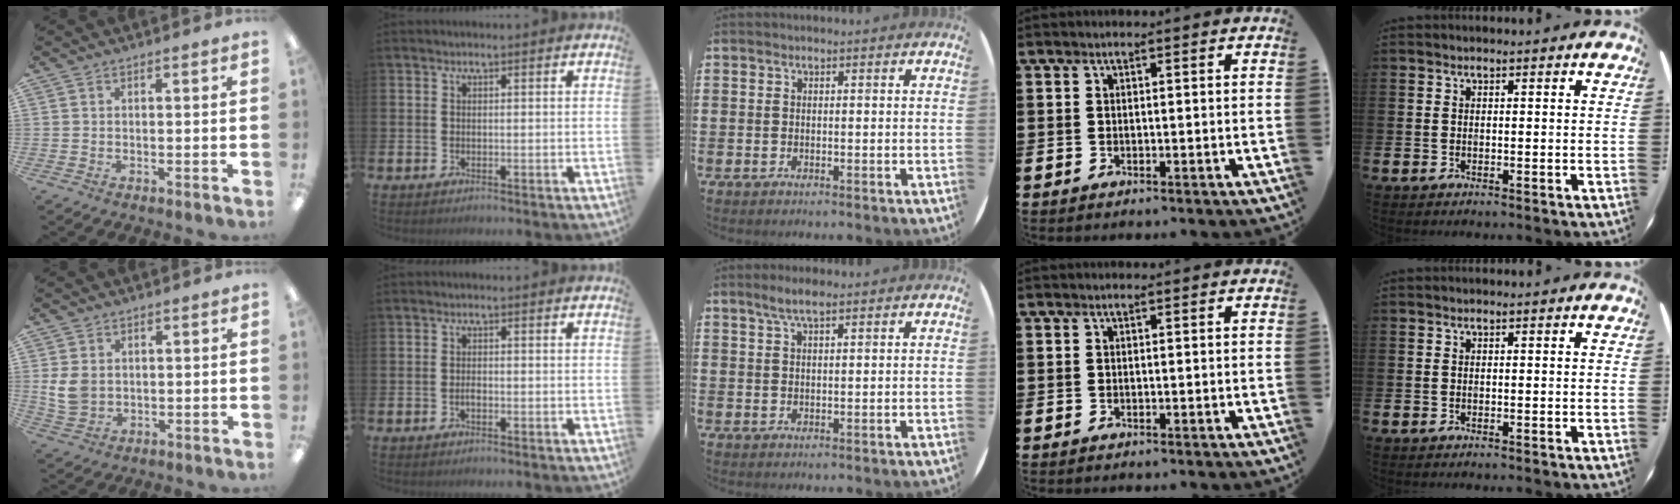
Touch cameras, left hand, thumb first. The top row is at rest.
{"thumb": {"total": 6.0, "force": [1.0, 4.7, 3.6], "torque": [-0.082, 0.001, 0.019]}, "index": {"total": 1.0, "force": [-0.4, 0.4, 0.8], "torque": [-0.011, -0.002, -0.010]}, "middle": {"total": 3.0, "force": [2.2, 0.6, 2.0], "torque": [-0.043, 0.005, 0.038]}}